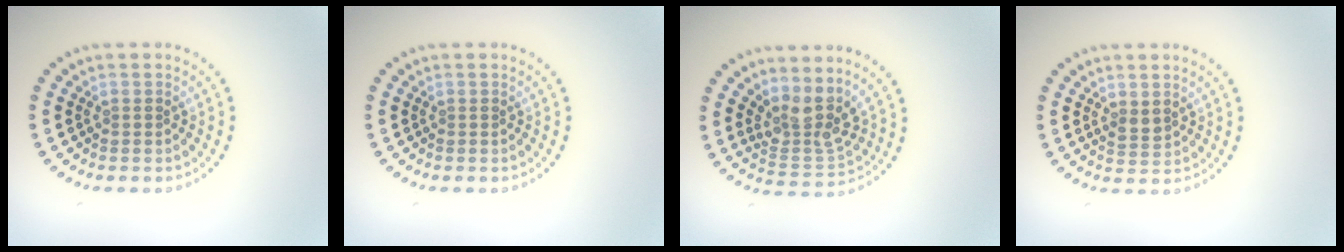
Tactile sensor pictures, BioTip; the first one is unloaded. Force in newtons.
{"total": 0.0}
{"total": 3.5, "press": 2.6, "slide": 2.4}
{"total": 1.2, "press": 1.2, "slide": 0.4}